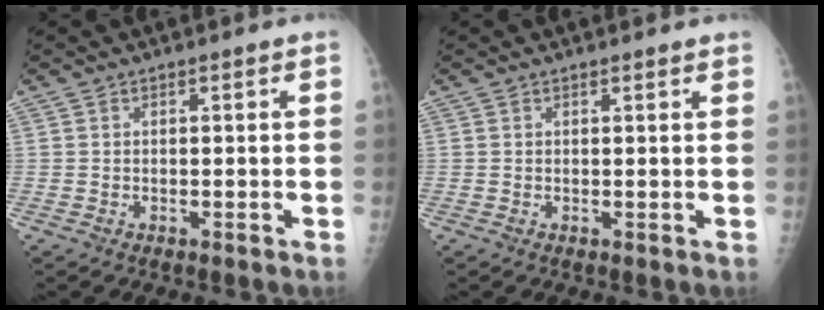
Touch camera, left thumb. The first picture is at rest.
{"total": 1.1, "force": [1.0, 0.1, 0.5], "torque": [-0.003, 0.001, 0.014]}